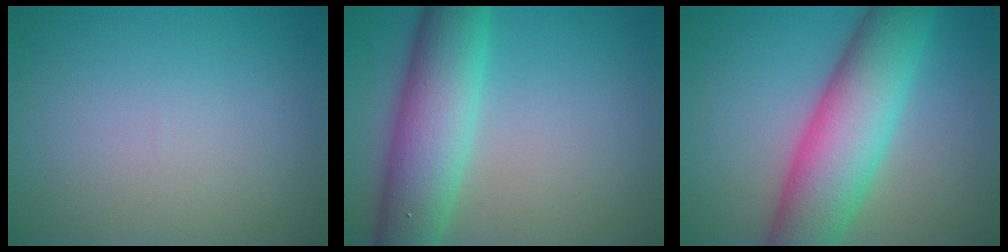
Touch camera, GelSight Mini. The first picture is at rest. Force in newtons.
{"total": 8.2, "press": 8.2, "slide": 0.3}
{"total": 9.9, "press": 9.9, "slide": 0.1}